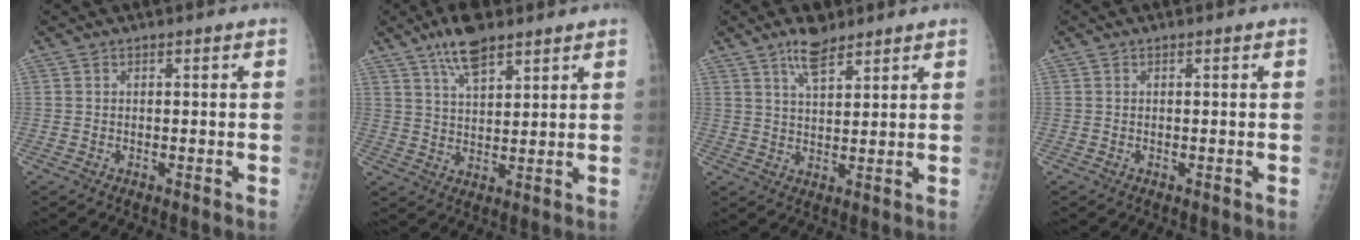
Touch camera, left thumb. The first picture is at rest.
{"total": 8.2, "force": [5.6, 2.9, 5.2], "torque": [-0.079, -0.024, 0.102]}
{"total": 5.6, "force": [4.2, 2.0, 3.2], "torque": [-0.045, -0.025, 0.077]}
{"total": 0.0}